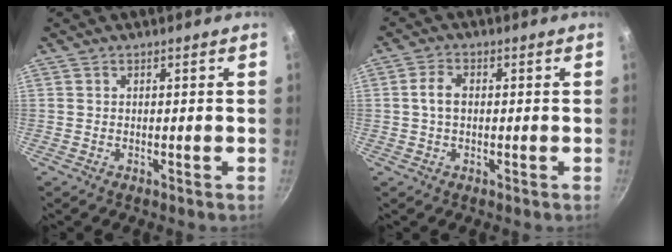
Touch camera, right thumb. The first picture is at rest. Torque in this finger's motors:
{"motor_torque": [-0.05, 0.16, 0.57, -0.40, -0.01]}